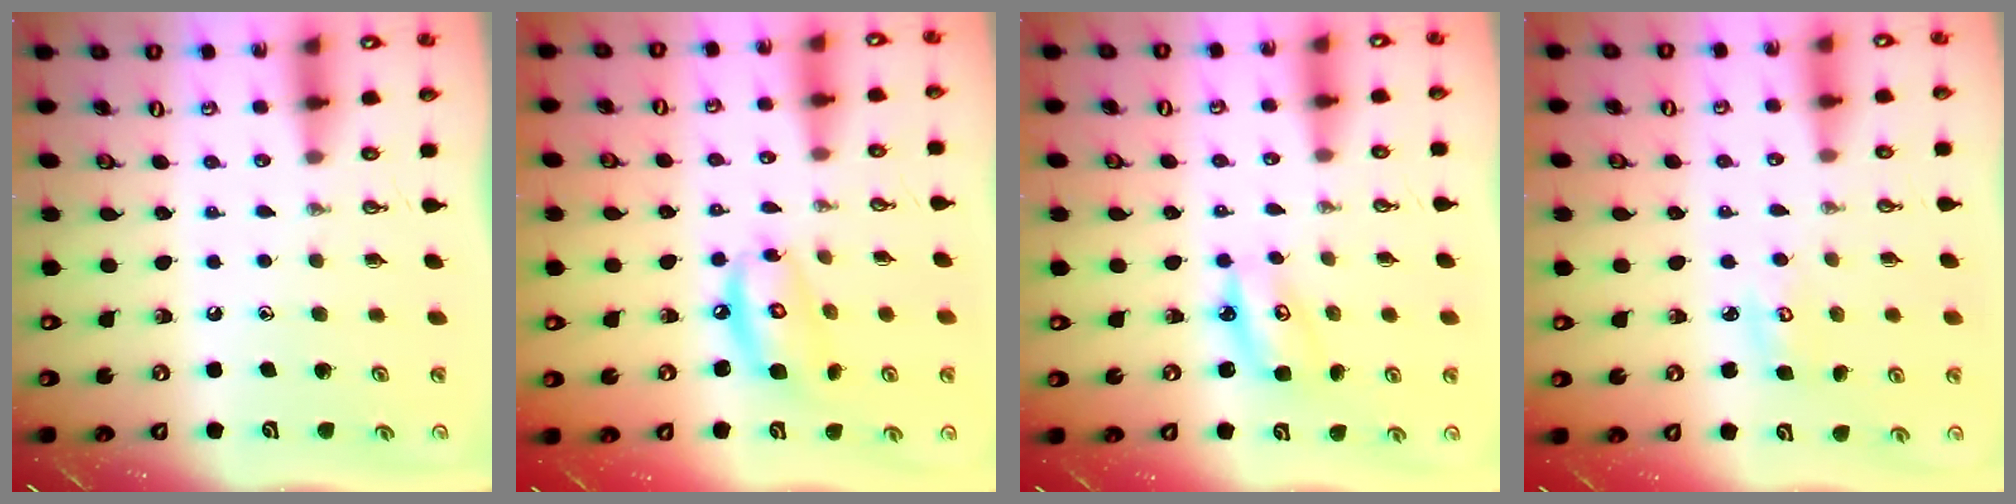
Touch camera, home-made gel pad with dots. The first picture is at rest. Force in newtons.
{"total": 9.7, "press": 9.7, "slide": 0.9}
{"total": 4.3, "press": 4.3, "slide": 0.4}
{"total": 4.0, "press": 4.0, "slide": 0.3}